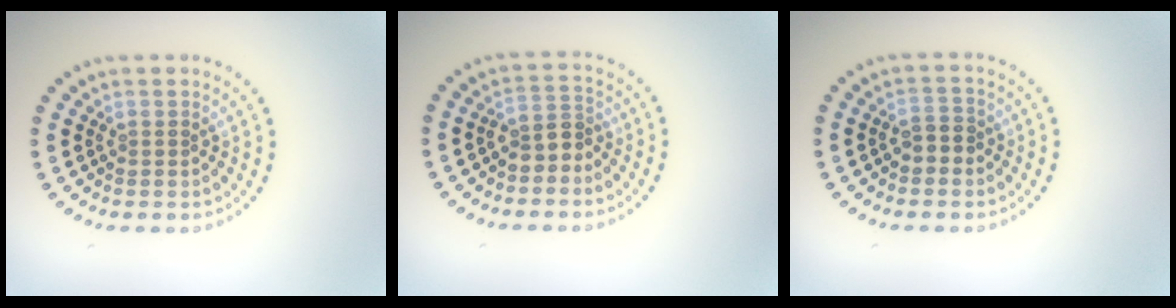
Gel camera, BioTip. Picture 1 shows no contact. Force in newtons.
{"total": 2.2, "press": 1.9, "slide": 1.1}
{"total": 1.8, "press": 1.7, "slide": 0.5}